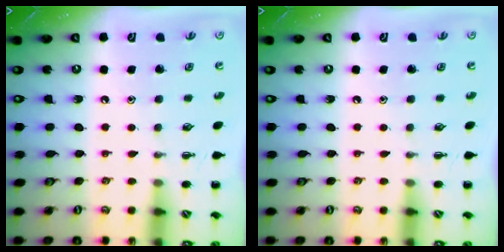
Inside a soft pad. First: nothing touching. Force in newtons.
{"total": 0.0}